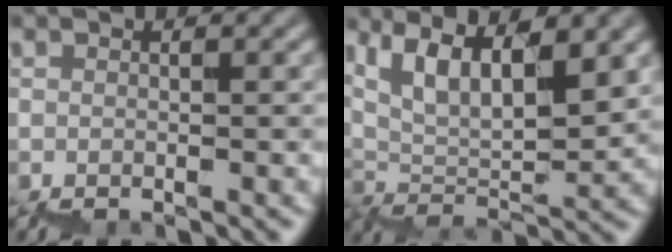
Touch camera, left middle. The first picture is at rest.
{"total": 7.0, "force": [5.1, 1.8, 4.4], "torque": [-0.077, 0.008, 0.104]}